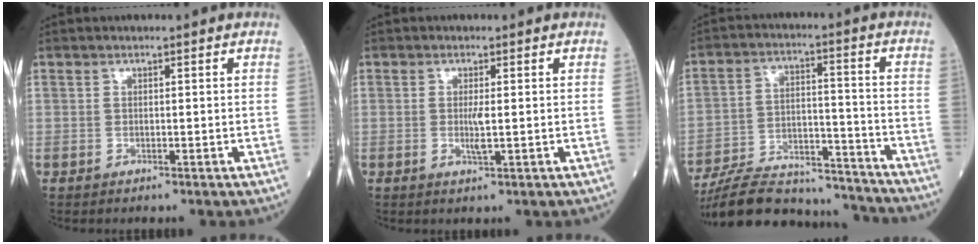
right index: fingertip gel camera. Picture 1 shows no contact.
{"total": 2.0, "force": [0.0, 0.2, 2.0], "torque": [-0.047, -0.004, 0.002]}
{"total": 20.6, "force": [-19.4, 3.8, 5.8], "torque": [-0.119, 0.012, -0.296]}